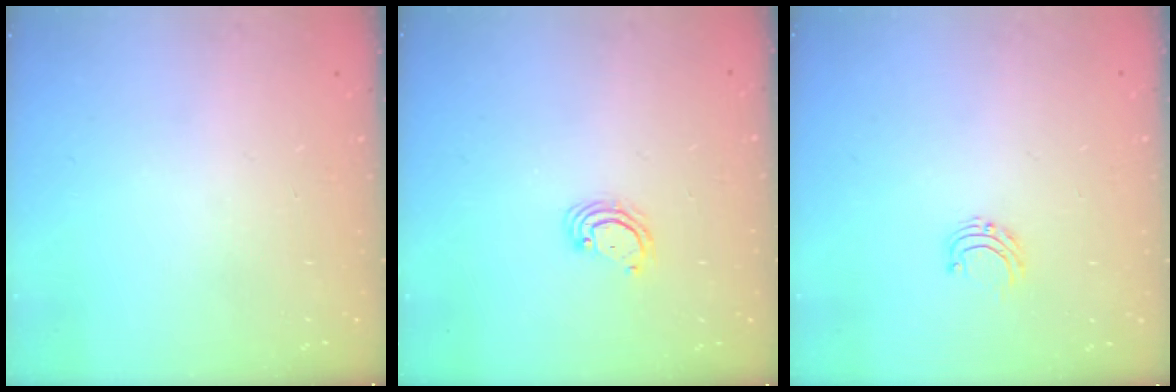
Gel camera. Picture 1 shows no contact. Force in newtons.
{"total": 3.8, "press": 3.8, "slide": 0.4}
{"total": 4.9, "press": 4.9, "slide": 0.5}